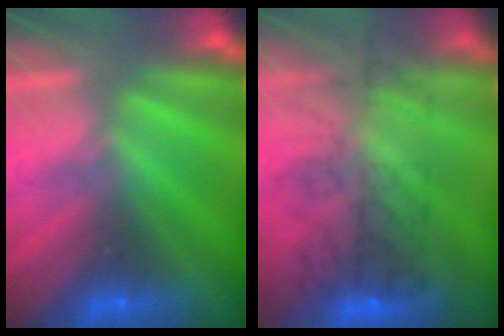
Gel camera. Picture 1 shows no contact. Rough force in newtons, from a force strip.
{"total": 8.2}